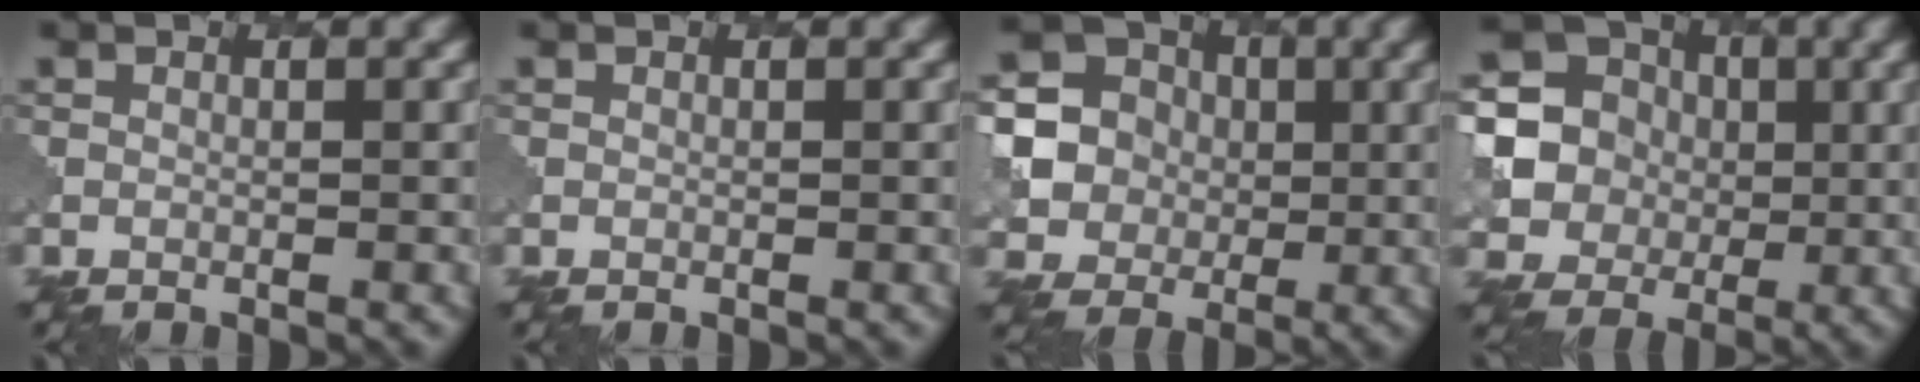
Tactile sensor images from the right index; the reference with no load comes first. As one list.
[{"total": 0.0}, {"total": 11.0, "force": [1.3, 10.6, 2.7], "torque": [-0.118, 0.014, 0.024]}, {"total": 15.0, "force": [2.1, 14.2, 4.4], "torque": [-0.151, 0.013, 0.026]}]